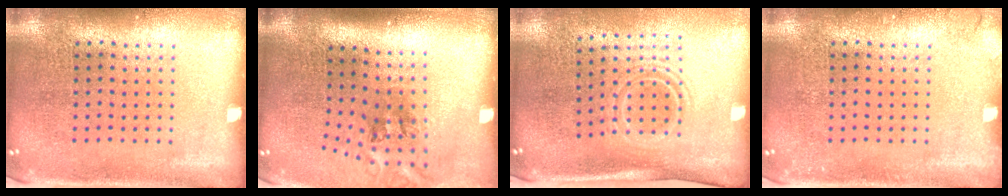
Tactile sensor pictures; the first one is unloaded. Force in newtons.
{"total": 1.7, "press": 1.2, "slide": 1.3}
{"total": 1.6, "press": 1.1, "slide": 1.1}
{"total": 0.9, "press": 0.9, "slide": 0.1}